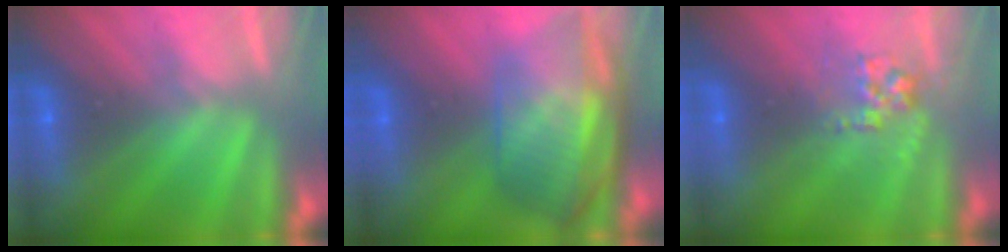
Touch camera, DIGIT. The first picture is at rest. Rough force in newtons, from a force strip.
{"total": 7.3}
{"total": 2.8}